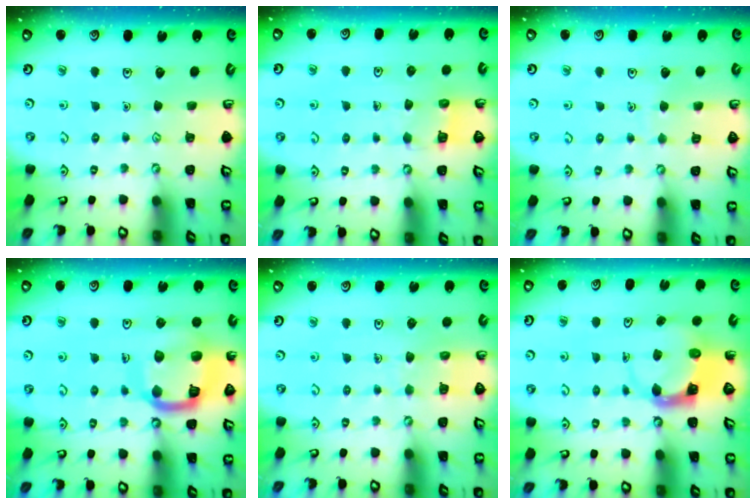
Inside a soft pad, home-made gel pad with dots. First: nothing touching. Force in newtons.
{"total": 4.8, "press": 4.7, "slide": 0.3}
{"total": 2.8, "press": 2.8, "slide": 0.1}
{"total": 15.5, "press": 15.5, "slide": 1.2}
{"total": 4.8, "press": 4.7, "slide": 0.3}
{"total": 3.8, "press": 3.8, "slide": 0.5}